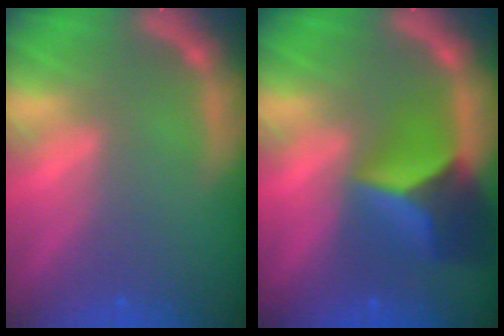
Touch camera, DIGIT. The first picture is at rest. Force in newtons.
{"total": 7.4}